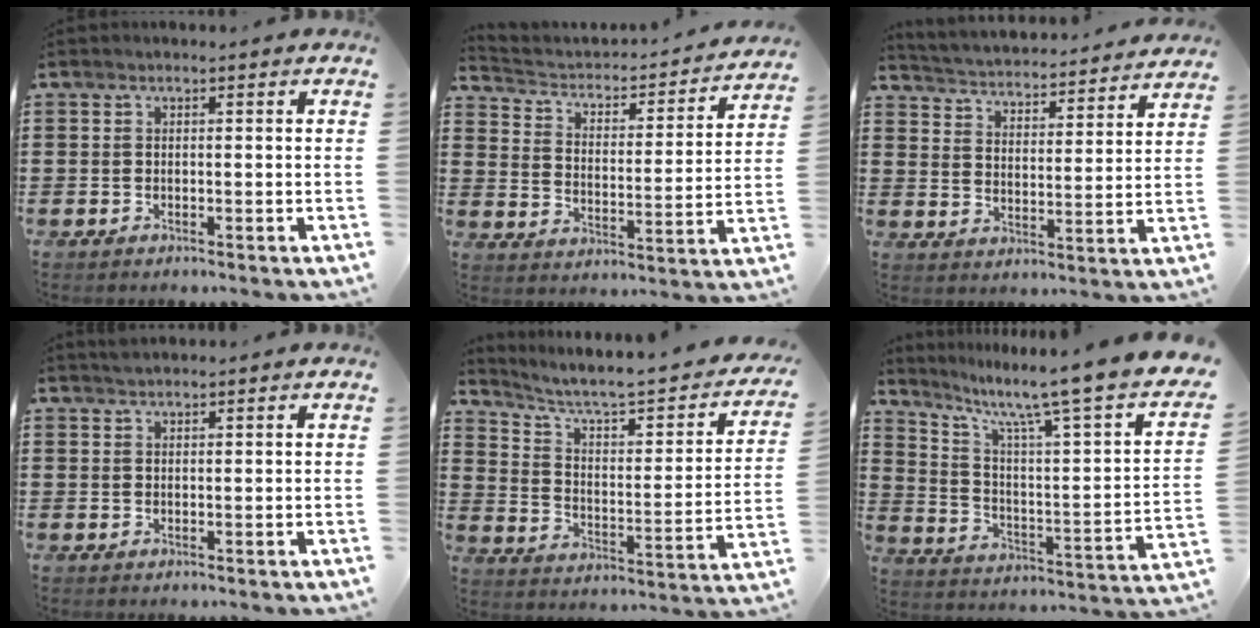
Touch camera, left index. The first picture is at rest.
{"total": 2.4, "force": [1.9, 1.2, 0.7], "torque": [-0.032, -0.022, 0.020]}
{"total": 3.5, "force": [3.5, -0.4, -0.1], "torque": [-0.022, -0.036, 0.052]}
{"total": 1.2, "force": [1.2, 0.2, 0.2], "torque": [-0.007, 0.000, 0.023]}
{"total": 4.9, "force": [3.7, 0.8, 3.0], "torque": [-0.079, -0.036, 0.052]}
{"total": 9.2, "force": [7.0, 0.1, 5.9], "torque": [-0.125, -0.066, 0.101]}